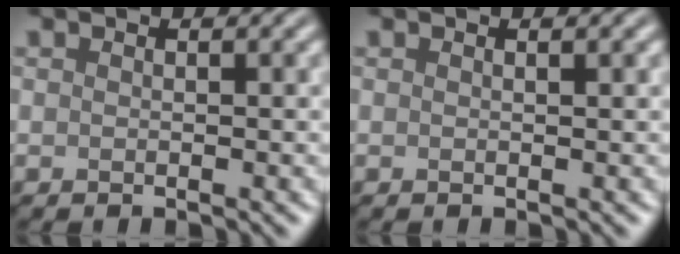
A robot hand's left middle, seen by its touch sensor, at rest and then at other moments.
{"total": 1.3, "force": [0.6, 0.6, 1.0], "torque": [0.000, -0.002, -0.004]}